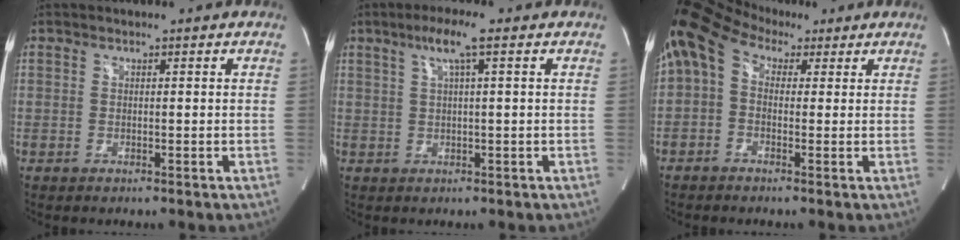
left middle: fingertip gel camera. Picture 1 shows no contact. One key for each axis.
{"total": 4.4, "fx": 2.0, "fy": -0.2, "fz": 3.9, "tx": -0.076, "ty": 0.009, "tz": 0.037}
{"total": 10.1, "fx": 4.2, "fy": 6.2, "fz": 6.8, "tx": -0.145, "ty": 0.067, "tz": 0.067}